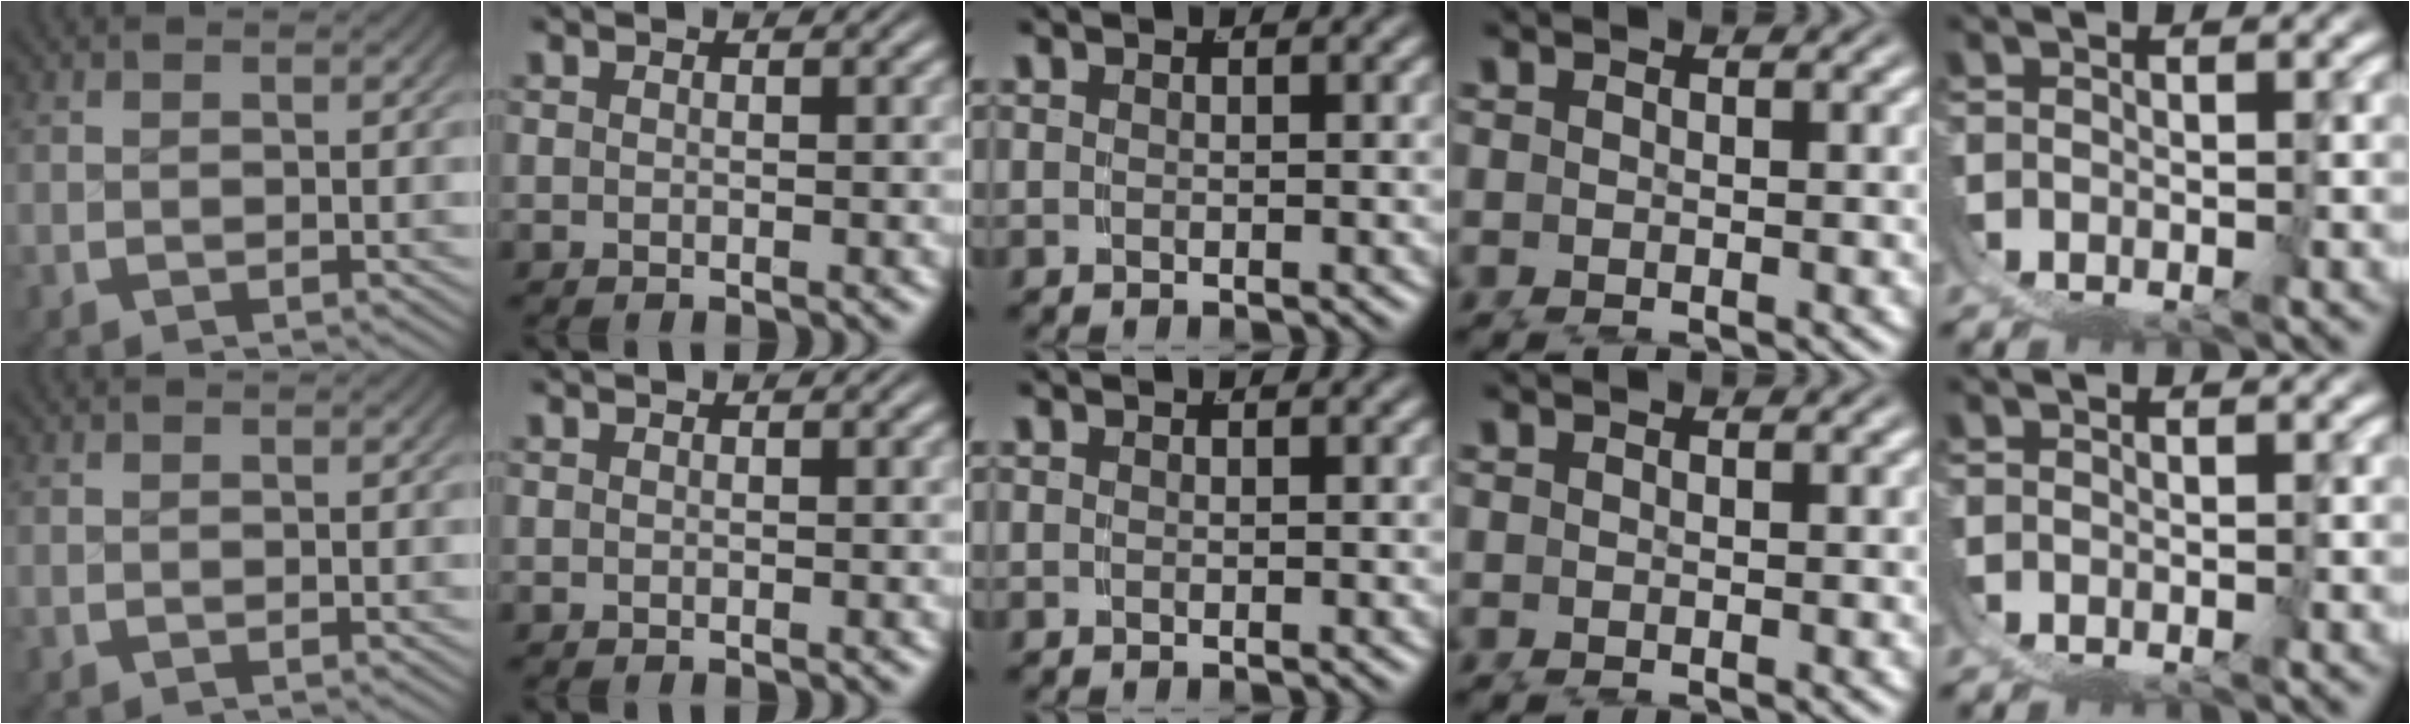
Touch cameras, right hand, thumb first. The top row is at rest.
{}